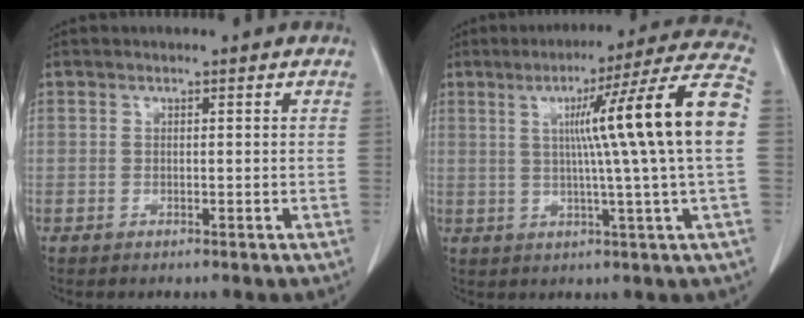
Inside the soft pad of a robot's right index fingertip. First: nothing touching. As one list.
[{"total": 16.9, "force": [2.0, -2.2, 16.6], "torque": [-0.229, 0.018, 0.021]}]